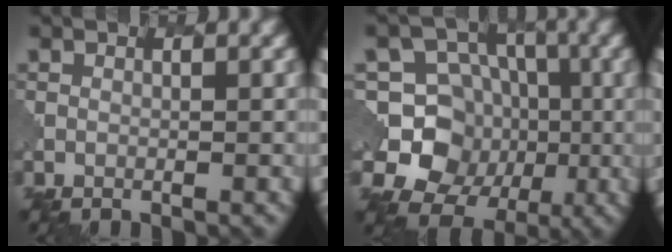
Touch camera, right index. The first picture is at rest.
{"total": 8.4, "force": [-1.1, 7.9, 2.7], "torque": [-0.036, -0.005, -0.045]}